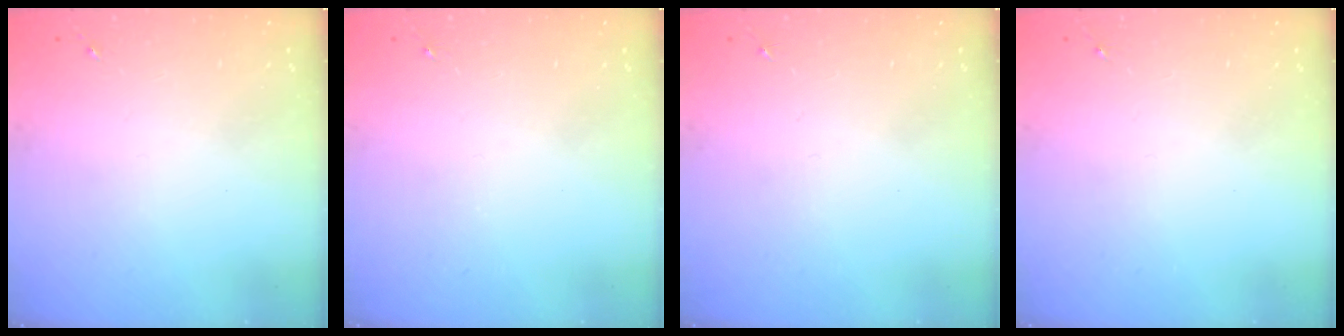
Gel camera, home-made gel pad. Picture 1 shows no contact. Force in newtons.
{"total": 0.0}
{"total": 0.0}
{"total": 0.0}